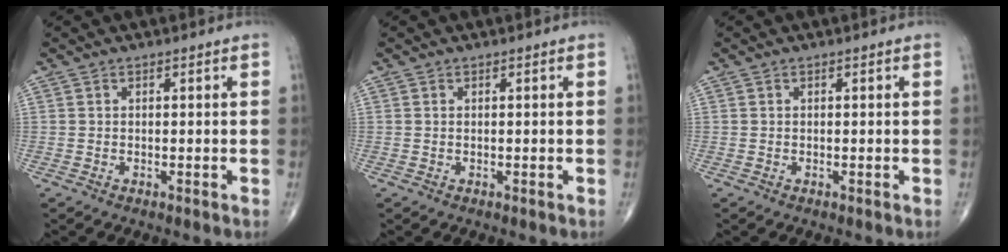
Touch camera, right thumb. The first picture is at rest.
{"total": 0.0}
{"total": 0.0}